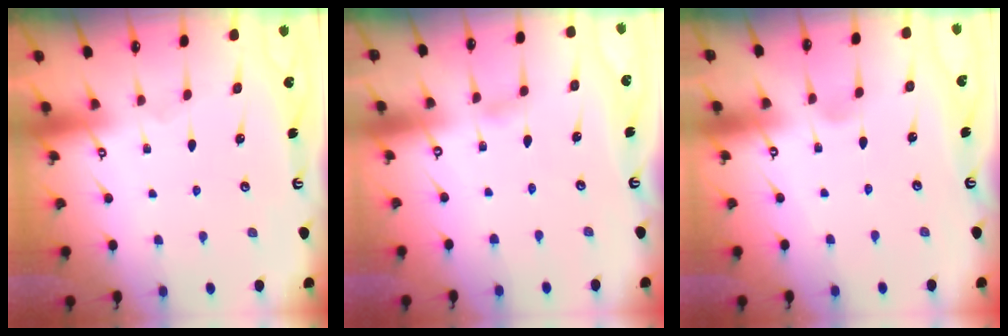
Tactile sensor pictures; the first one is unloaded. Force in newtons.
{"total": 3.2, "press": 3.2, "slide": 0.3}
{"total": 2.3, "press": 2.3, "slide": 0.3}